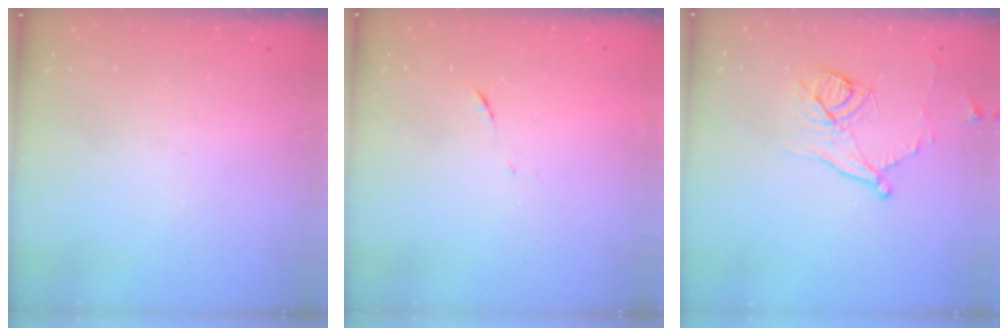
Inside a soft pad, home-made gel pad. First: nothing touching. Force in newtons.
{"total": 6.7, "press": 6.6, "slide": 0.6}
{"total": 11.3, "press": 11.0, "slide": 2.3}